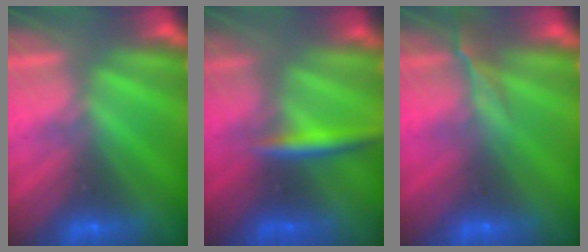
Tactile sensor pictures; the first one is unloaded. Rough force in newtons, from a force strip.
{"total": 3.0}
{"total": 2.5}